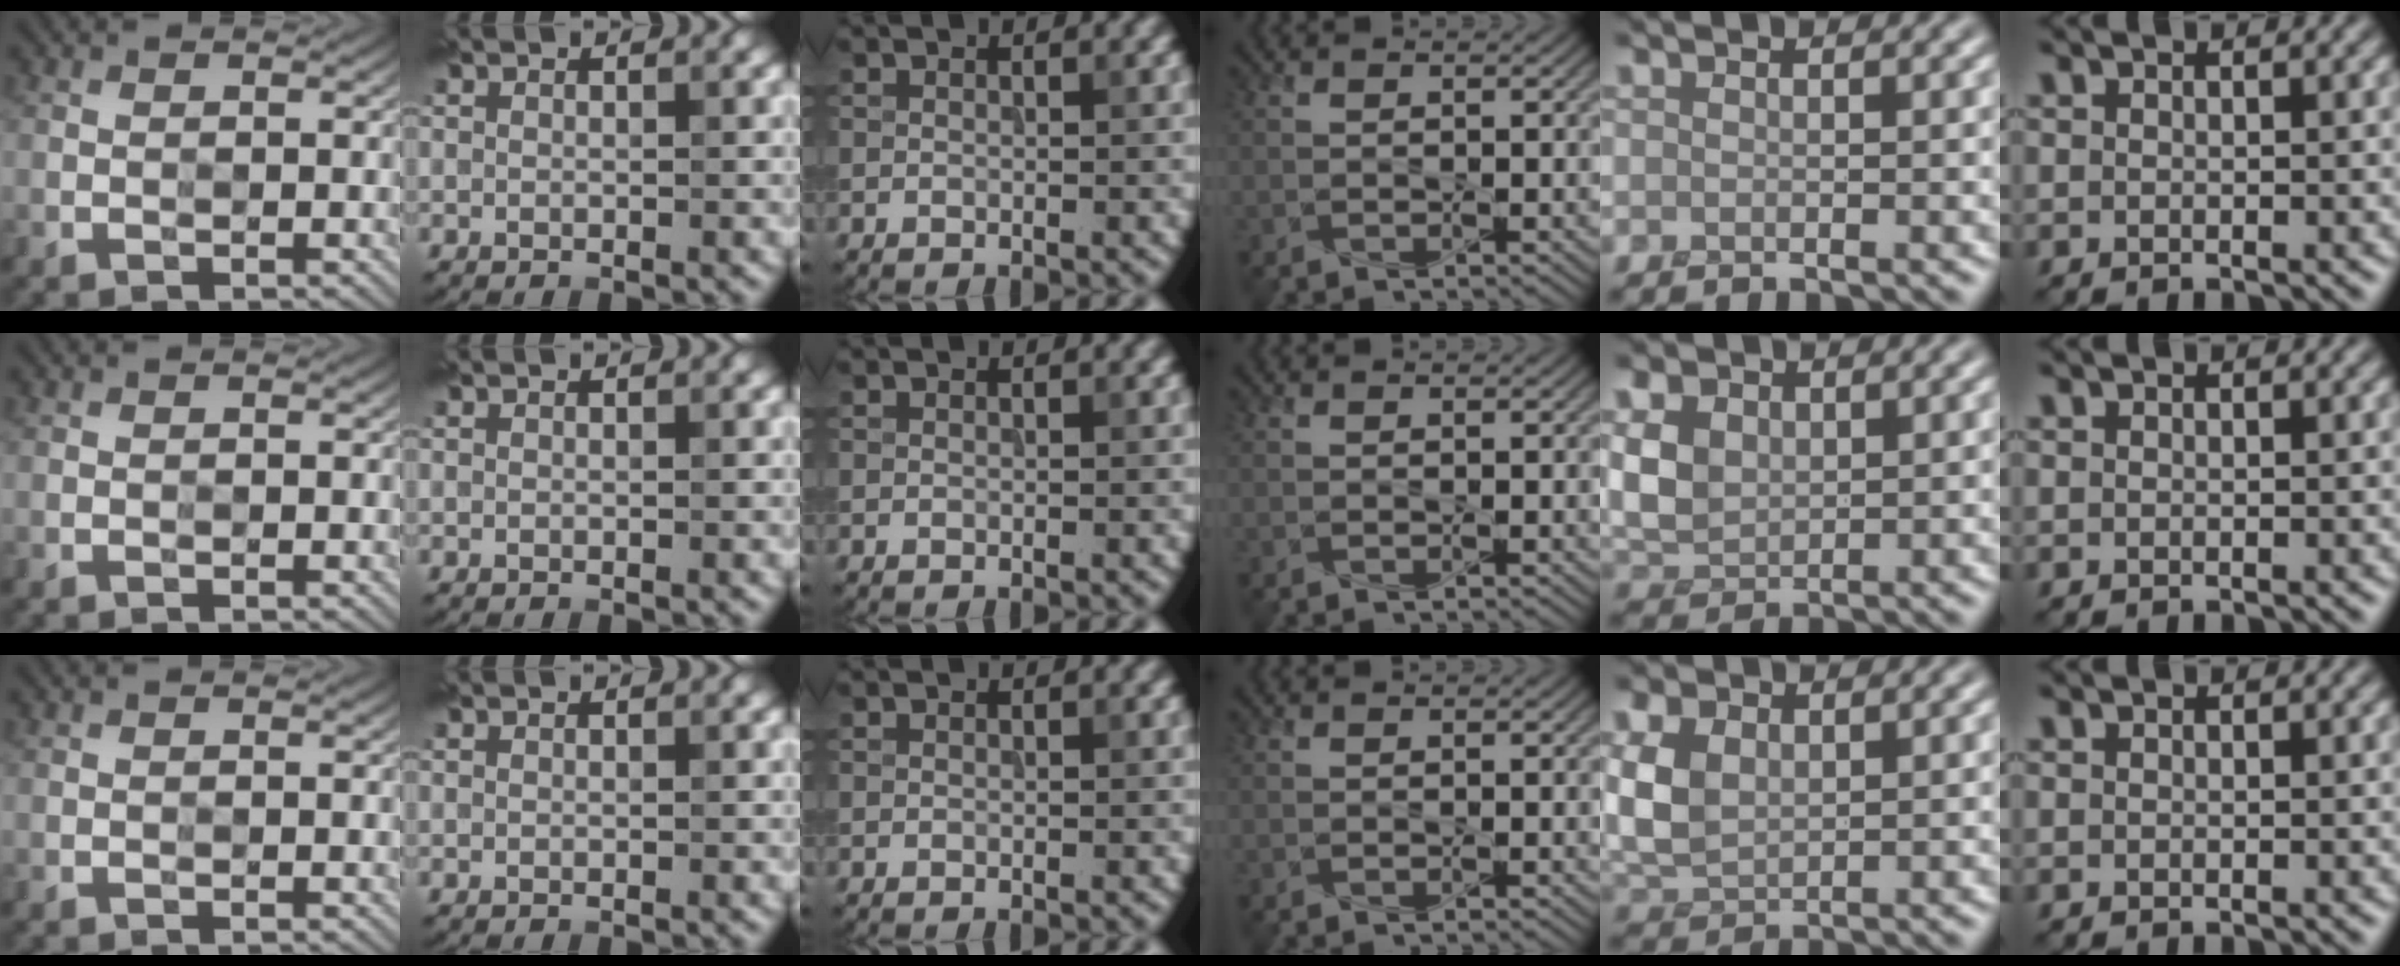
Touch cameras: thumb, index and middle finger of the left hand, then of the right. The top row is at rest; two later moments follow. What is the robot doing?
{"motion": "press", "object": "toy piano key"}